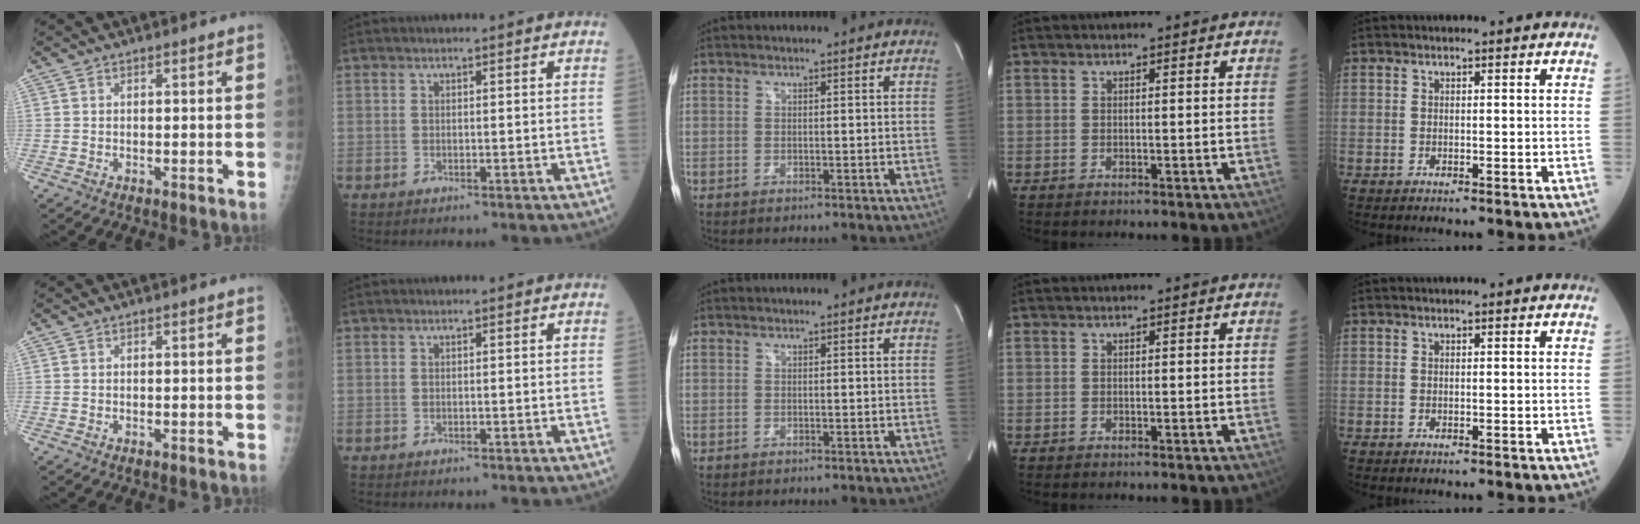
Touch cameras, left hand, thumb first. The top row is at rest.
{}